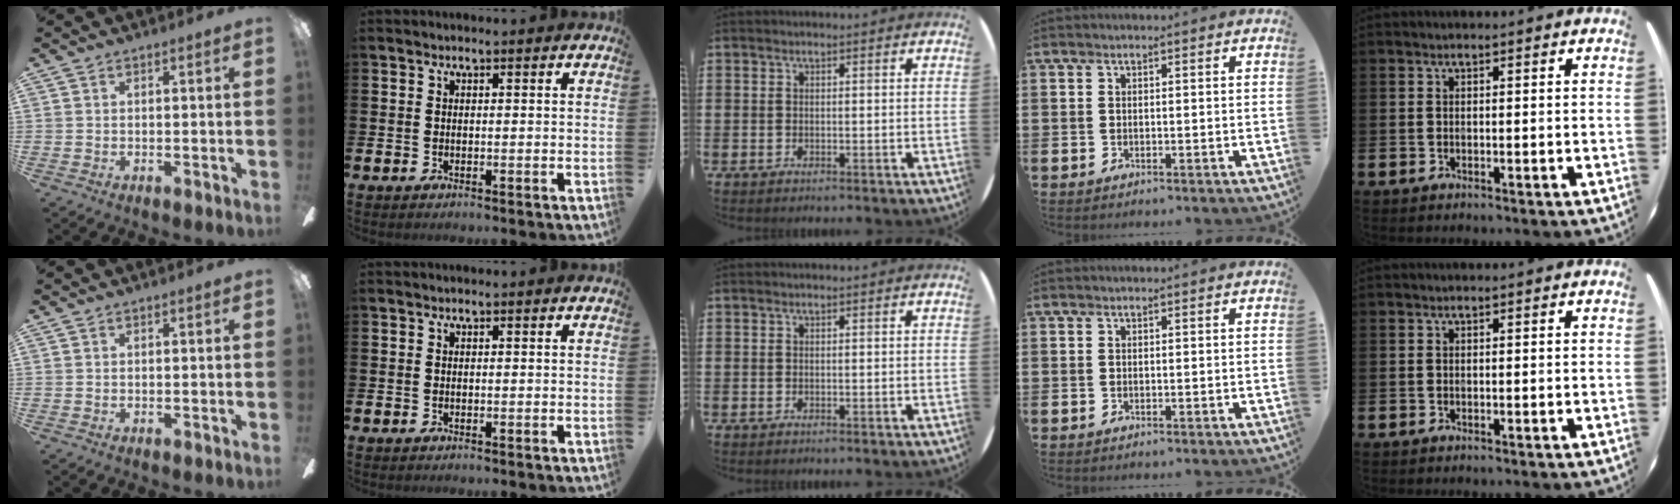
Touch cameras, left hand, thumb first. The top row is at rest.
{}